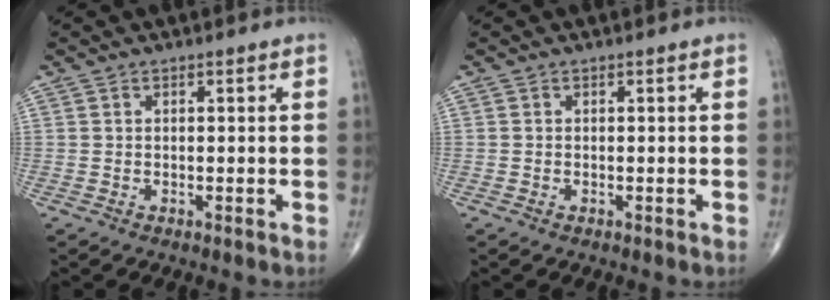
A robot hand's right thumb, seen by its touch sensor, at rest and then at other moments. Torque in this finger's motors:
{"motor_torque": [-0.46, 0.01, -0.40, 0.09, 0.10]}